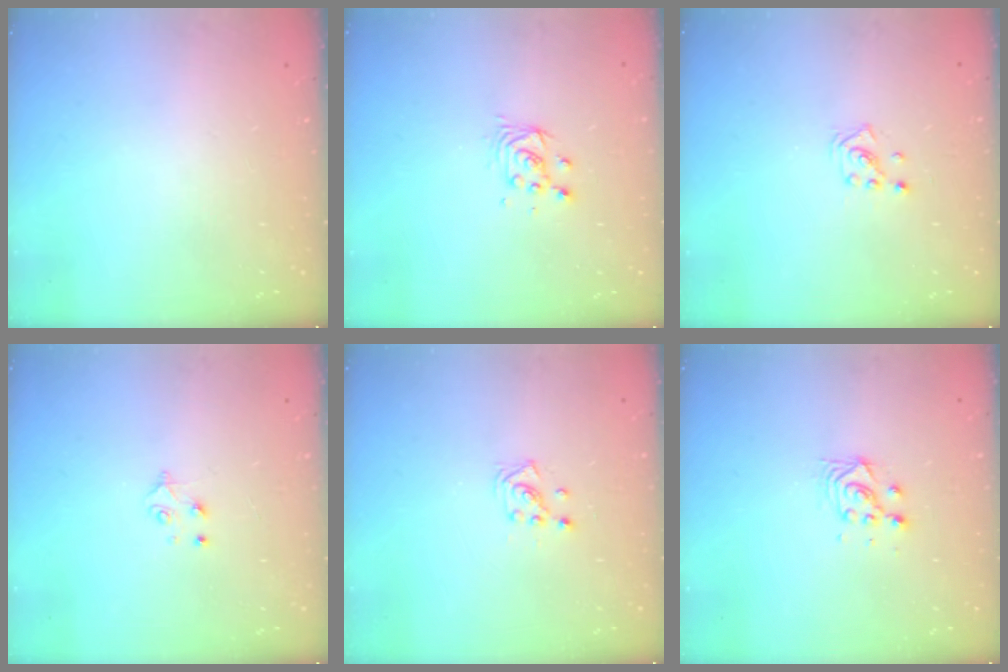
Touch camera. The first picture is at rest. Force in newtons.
{"total": 3.9, "press": 3.9, "slide": 0.3}
{"total": 1.3, "press": 1.3, "slide": 0.1}
{"total": 3.7, "press": 3.7, "slide": 0.5}
{"total": 2.0, "press": 1.9, "slide": 0.8}
{"total": 4.0, "press": 3.8, "slide": 1.1}